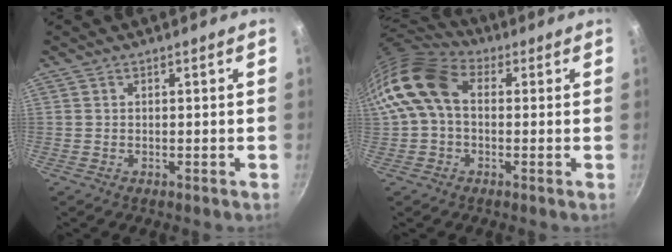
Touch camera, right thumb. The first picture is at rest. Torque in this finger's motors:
{"motor_torque": [-0.46, 1.07, -0.15, 0.09, 0.31]}